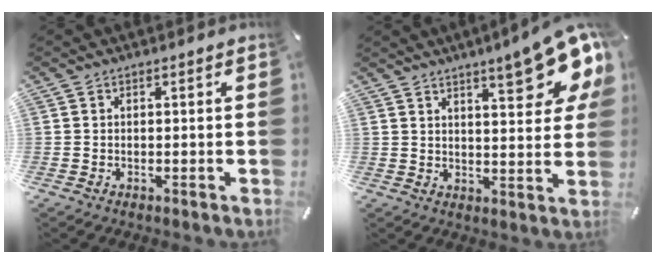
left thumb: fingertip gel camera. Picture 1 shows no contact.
{"total": 15.0, "force": [9.4, 4.4, 10.9], "torque": [-0.146, -0.057, 0.150]}